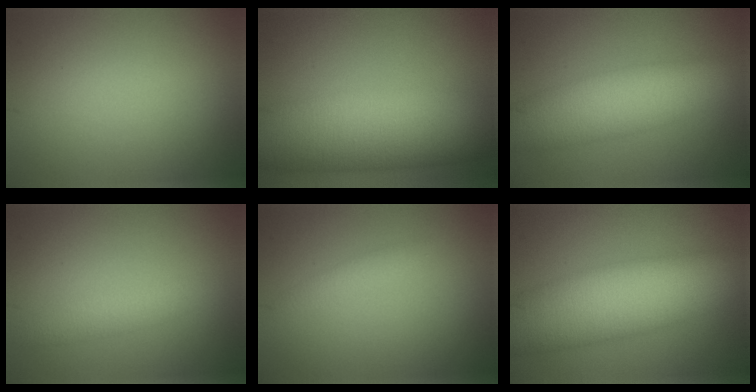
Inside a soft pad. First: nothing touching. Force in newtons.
{"total": 12.0, "press": 11.9, "slide": 0.9}
{"total": 7.5, "press": 7.5, "slide": 0.5}
{"total": 2.4, "press": 2.4, "slide": 0.0}
{"total": 1.1, "press": 1.1, "slide": 0.0}
{"total": 11.0, "press": 11.0, "slide": 0.4}